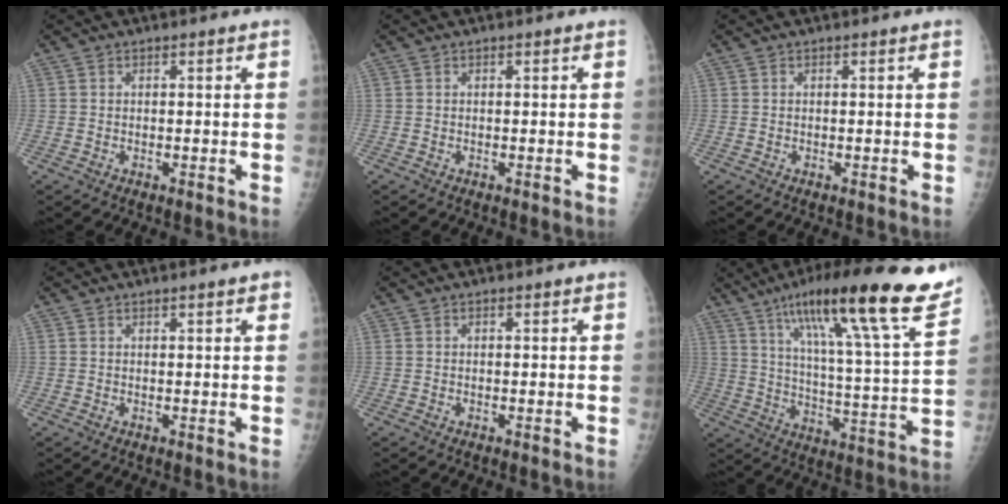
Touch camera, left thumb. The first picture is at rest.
{"total": 0.0}
{"total": 0.0}
{"total": 2.1, "force": [1.3, 0.4, 1.5], "torque": [-0.018, -0.003, 0.015]}
{"total": 0.0}
{"total": 26.8, "force": [17.4, 3.0, 20.1], "torque": [-0.295, -0.050, 0.263]}